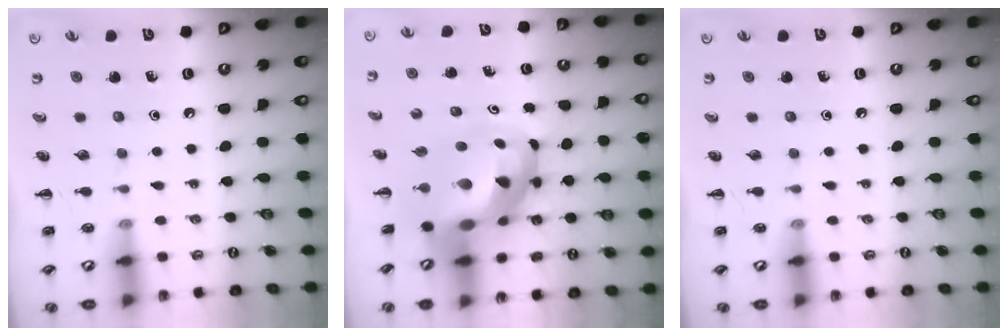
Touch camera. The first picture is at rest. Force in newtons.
{"total": 14.2, "press": 13.7, "slide": 3.8}
{"total": 0.0}